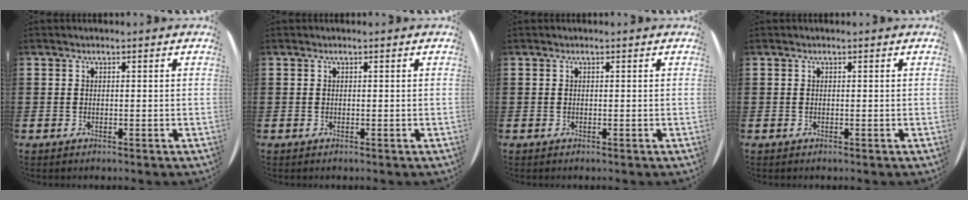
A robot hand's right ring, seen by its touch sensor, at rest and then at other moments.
{"total": 0.0}
{"total": 0.0}
{"total": 0.0}